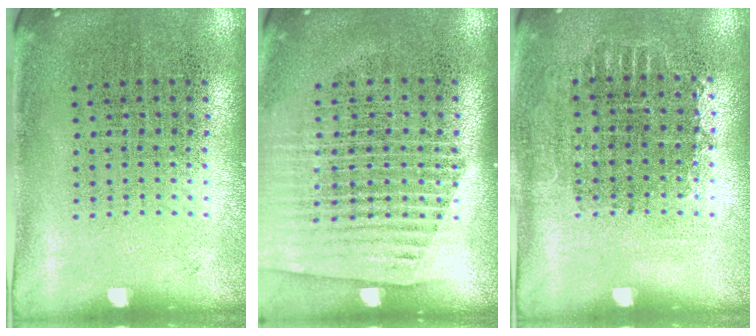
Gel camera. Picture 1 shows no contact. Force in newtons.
{"total": 1.5, "press": 1.4, "slide": 0.5}
{"total": 0.7, "press": 0.7, "slide": 0.3}